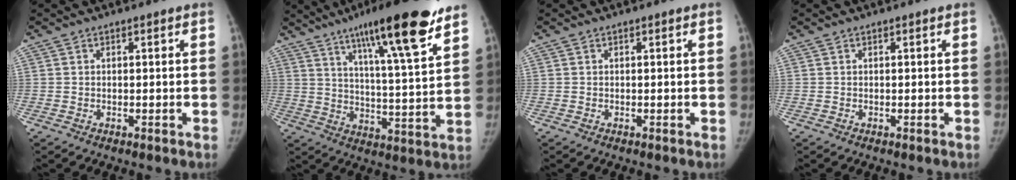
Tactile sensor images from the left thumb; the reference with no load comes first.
{"total": 20.7, "force": [13.3, 2.8, 15.6], "torque": [-0.221, -0.053, 0.206]}
{"total": 0.0}
{"total": 0.0}